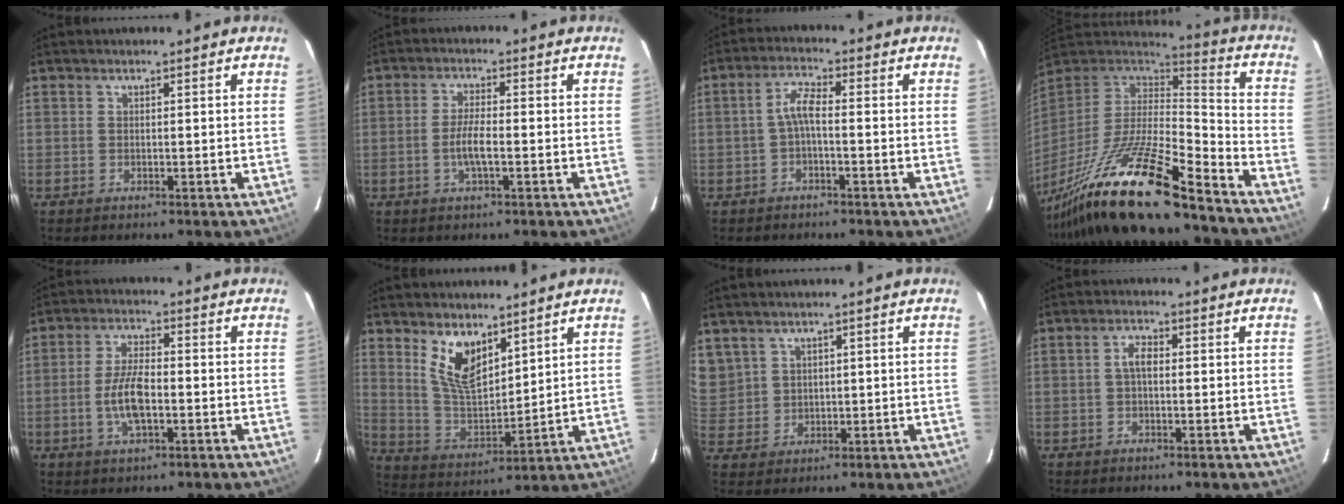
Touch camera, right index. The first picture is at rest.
{"total": 4.4, "force": [-1.3, 0.8, 4.1], "torque": [-0.081, -0.001, -0.025]}
{"total": 3.5, "force": [-1.0, 0.8, 3.3], "torque": [-0.072, 0.011, -0.022]}
{"total": 23.0, "force": [-16.6, 3.6, 15.4], "torque": [-0.296, -0.040, -0.298]}
{"total": 7.3, "force": [-1.9, 2.8, 6.4], "torque": [-0.132, 0.001, -0.035]}
{"total": 10.1, "force": [6.3, 4.6, 6.4], "torque": [-0.121, -0.004, 0.134]}
{"total": 7.7, "force": [4.2, 6.3, 1.5], "torque": [-0.039, 0.018, 0.102]}
{"total": 2.6, "force": [0.1, 1.3, 2.3], "torque": [-0.046, 0.009, 0.001]}